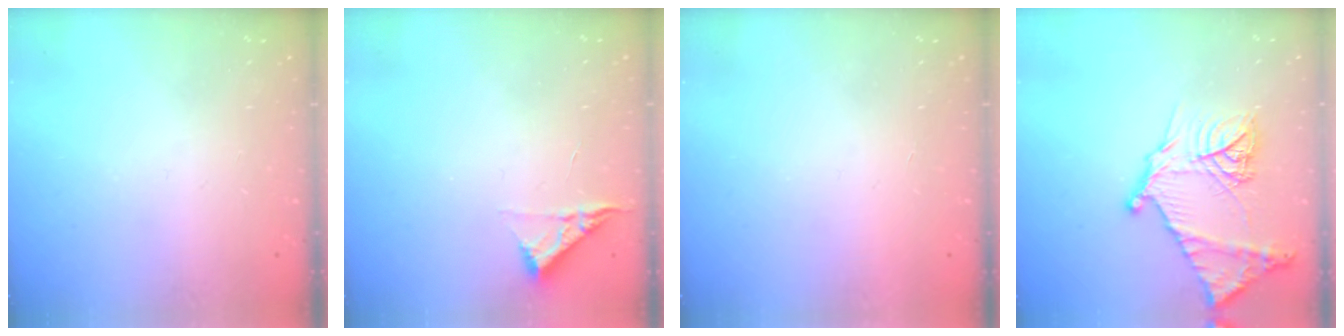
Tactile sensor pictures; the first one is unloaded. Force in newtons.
{"total": 5.1, "press": 5.0, "slide": 0.7}
{"total": 1.5, "press": 1.5, "slide": 0.1}
{"total": 20.3, "press": 20.3, "slide": 1.7}